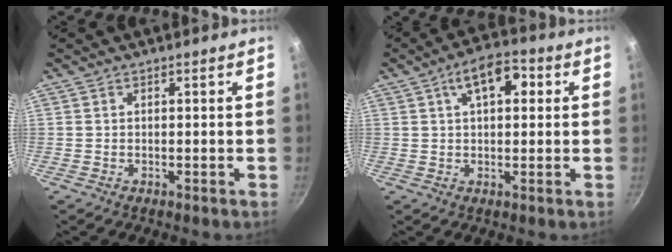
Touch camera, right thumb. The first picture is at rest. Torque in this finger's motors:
{"motor_torque": [0.87, 0.85, 0.67, -0.67, 0.06]}